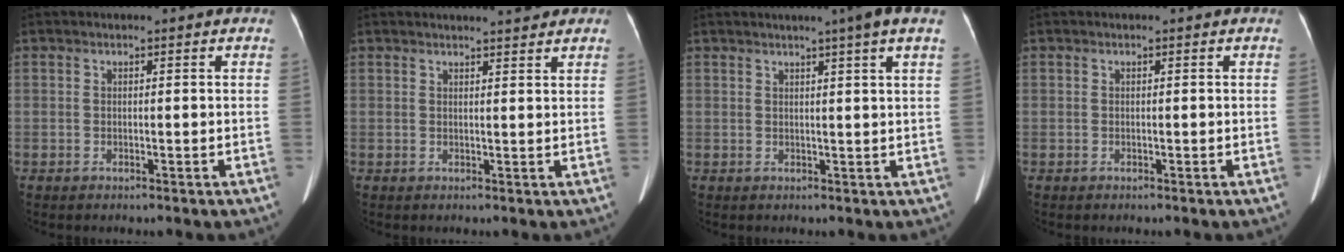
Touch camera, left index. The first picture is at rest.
{"total": 4.2, "force": [3.9, 0.4, 1.6], "torque": [-0.023, 0.004, 0.043]}
{"total": 4.7, "force": [3.1, -1.1, 3.3], "torque": [-0.049, 0.004, 0.037]}
{"total": 0.0}